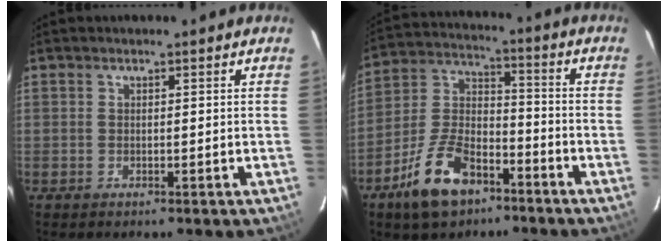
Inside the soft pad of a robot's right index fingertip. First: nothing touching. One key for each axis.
{"total": 14.0, "fx": -8.4, "fy": 7.3, "fz": 8.6, "tx": -0.183, "ty": 0.018, "tz": -0.148}